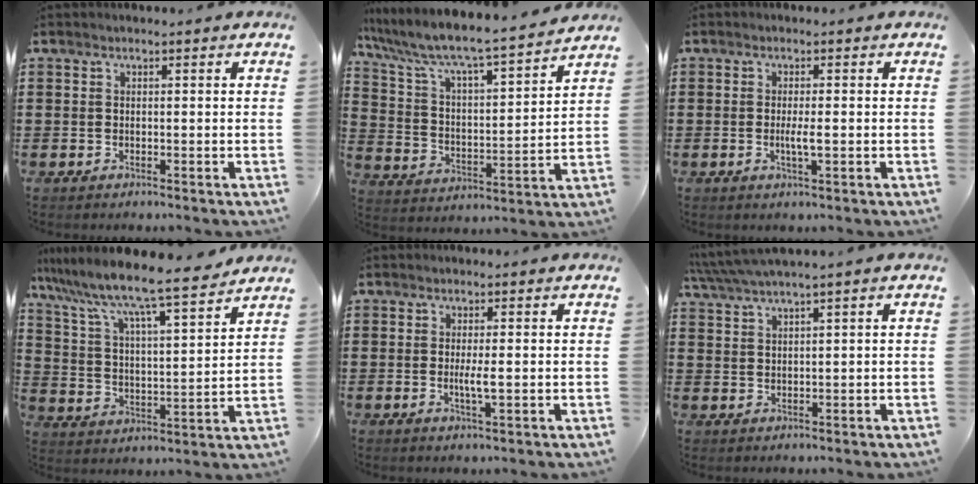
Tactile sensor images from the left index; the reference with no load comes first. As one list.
[{"total": 6.1, "force": [5.5, 0.4, 2.6], "torque": [-0.078, -0.048, 0.083]}, {"total": 2.5, "force": [-0.3, 0.3, 2.5], "torque": [-0.052, -0.007, -0.009]}, {"total": 8.2, "force": [7.4, -0.1, 3.5], "torque": [-0.101, -0.056, 0.118]}, {"total": 2.7, "force": [-0.2, 0.3, 2.7], "torque": [-0.056, -0.008, -0.006]}, {"total": 2.6, "force": [2.0, -0.5, 1.6], "torque": [-0.038, -0.004, 0.036]}]